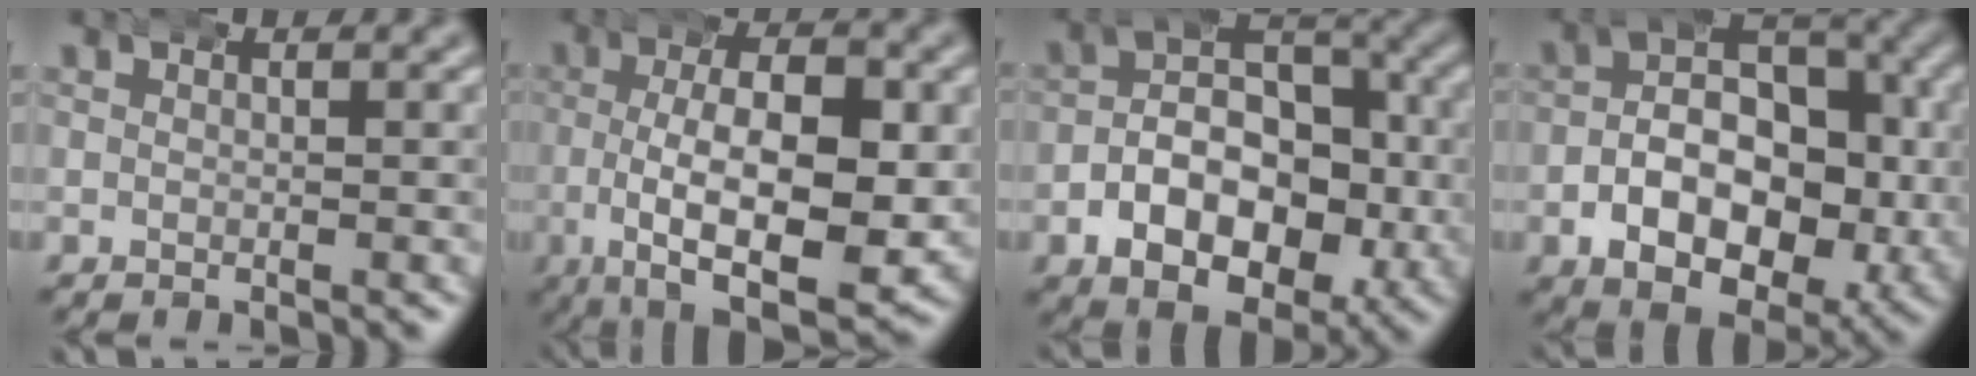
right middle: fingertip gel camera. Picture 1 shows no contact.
{"total": 14.0, "force": [-3.7, 7.7, 11.1], "torque": [-0.194, -0.048, -0.043]}
{"total": 10.8, "force": [-2.2, 8.0, 6.9], "torque": [-0.111, -0.021, -0.037]}
{"total": 11.1, "force": [-1.5, 7.9, 7.7], "torque": [-0.121, -0.016, -0.028]}